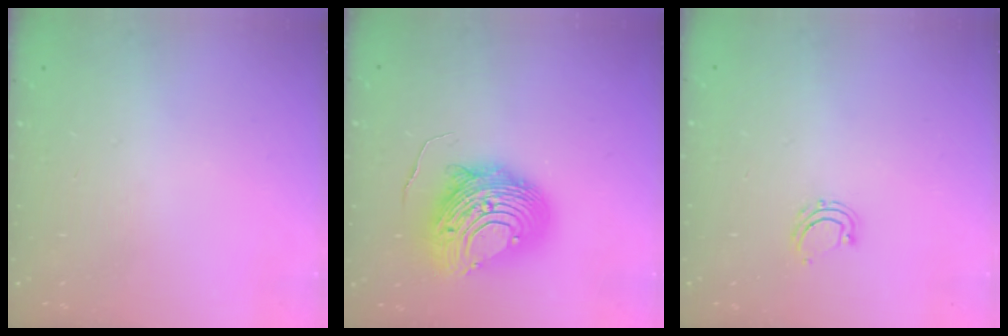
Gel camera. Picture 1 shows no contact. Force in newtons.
{"total": 14.9, "press": 14.8, "slide": 1.3}
{"total": 5.3, "press": 5.2, "slide": 1.1}